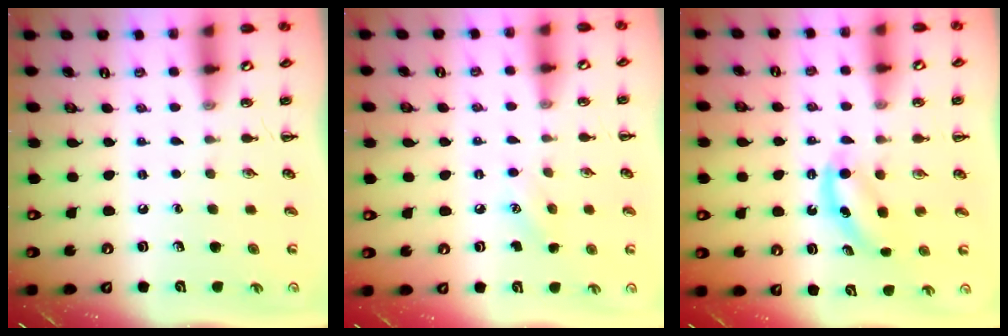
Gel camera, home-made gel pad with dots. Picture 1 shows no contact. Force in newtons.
{"total": 6.8, "press": 6.5, "slide": 1.7}
{"total": 5.6, "press": 5.5, "slide": 0.8}